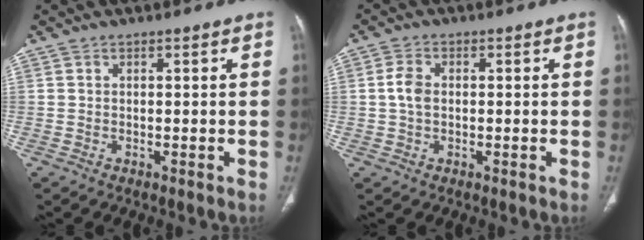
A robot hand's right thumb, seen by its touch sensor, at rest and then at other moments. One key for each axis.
{"total": 3.6, "fx": 0.1, "fy": 2.4, "fz": 2.7, "tx": -0.057, "ty": 0.007, "tz": -0.001}